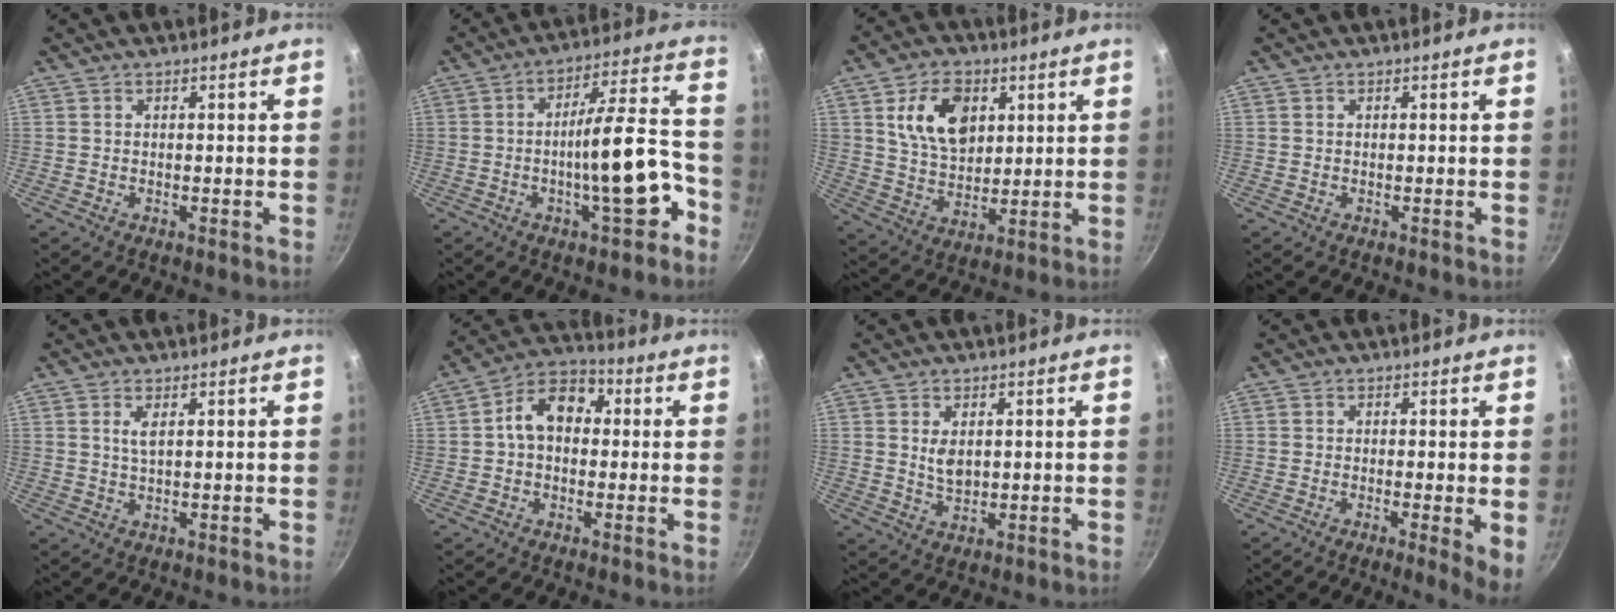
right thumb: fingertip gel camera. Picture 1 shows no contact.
{"total": 14.3, "force": [-5.4, 4.2, 12.5], "torque": [-0.156, 0.055, -0.080]}
{"total": 12.6, "force": [4.3, 8.5, 8.3], "torque": [-0.116, -0.017, 0.079]}
{"total": 0.0}
{"total": 2.3, "force": [0.9, 0.8, 2.0], "torque": [-0.040, -0.004, 0.019]}
{"total": 10.3, "force": [1.0, 7.5, 6.9], "torque": [-0.073, 0.031, -0.004]}
{"total": 4.1, "force": [1.0, 2.5, 3.0], "torque": [-0.050, -0.011, 0.023]}
{"total": 4.8, "force": [-0.6, 0.7, 4.7], "torque": [-0.058, -0.012, -0.009]}